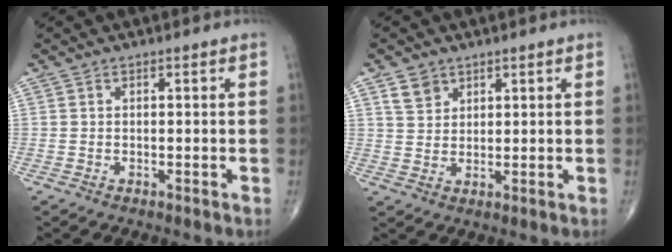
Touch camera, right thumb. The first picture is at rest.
{"total": 3.9, "force": [2.4, 2.7, 1.2], "torque": [-0.010, -0.014, 0.050]}